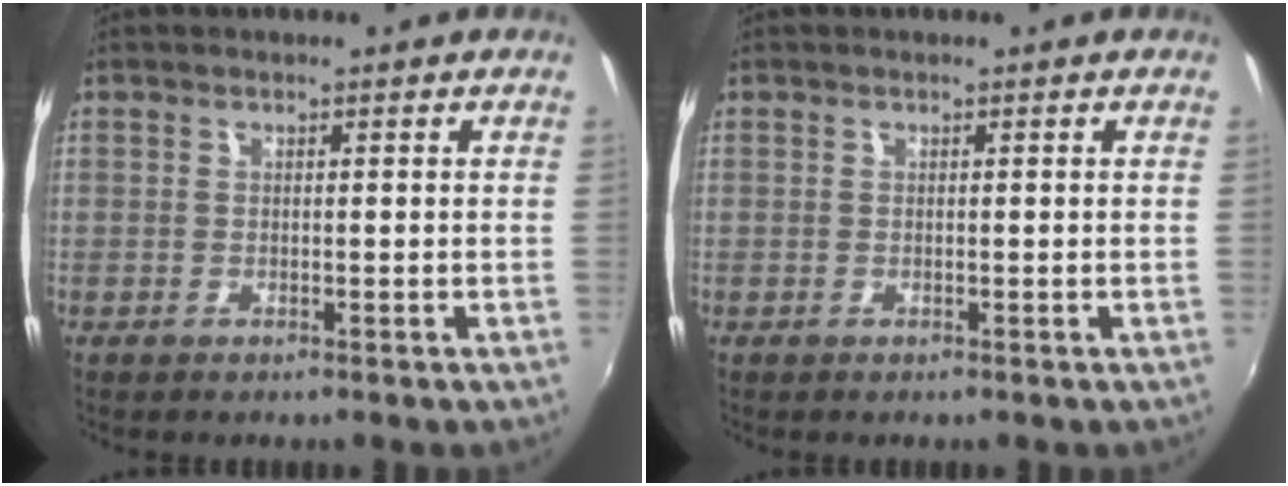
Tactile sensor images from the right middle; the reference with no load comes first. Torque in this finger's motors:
{"motor_torque": [0.00, 0.00, 0.00, 0.00]}